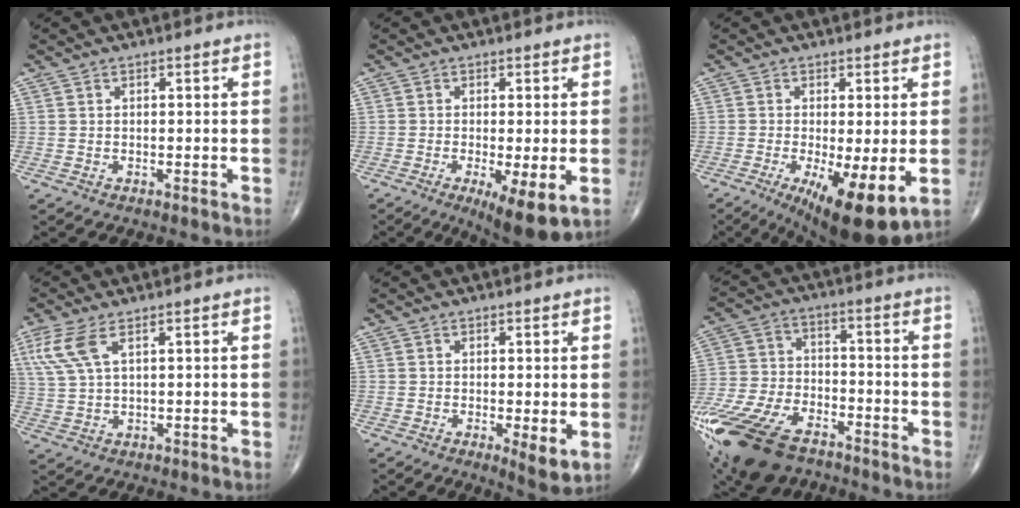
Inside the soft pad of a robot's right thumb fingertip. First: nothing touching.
{"total": 6.0, "force": [-1.5, 1.4, 5.6], "torque": [-0.095, -0.021, -0.025]}
{"total": 12.6, "force": [-3.4, 3.5, 11.6], "torque": [-0.181, -0.024, -0.043]}
{"total": 6.5, "force": [3.0, 2.2, 5.3], "torque": [-0.143, 0.002, 0.070]}
{"total": 4.3, "force": [-0.5, 1.1, 4.1], "torque": [-0.064, -0.016, -0.009]}
{"total": 23.0, "force": [-14.5, 12.2, 13.1], "torque": [-0.337, 0.014, -0.265]}